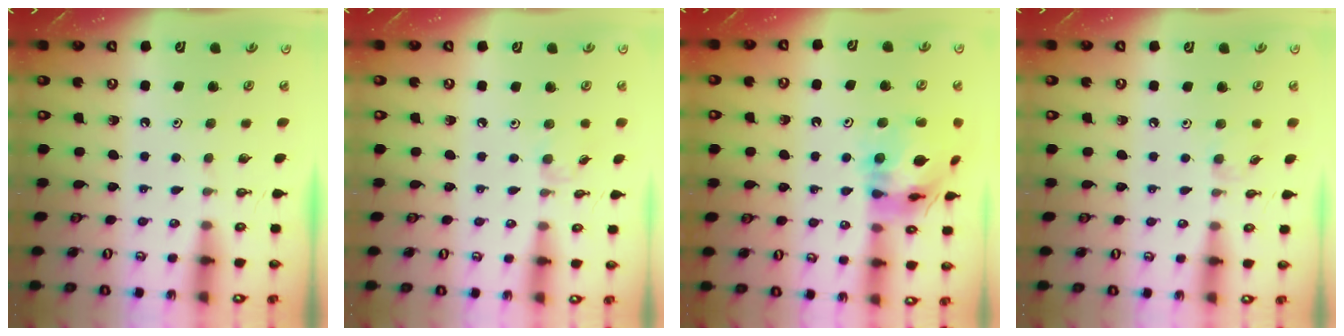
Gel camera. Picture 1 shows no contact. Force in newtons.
{"total": 2.4, "press": 2.4, "slide": 0.5}
{"total": 15.1, "press": 15.0, "slide": 1.8}
{"total": 3.4, "press": 3.3, "slide": 0.5}